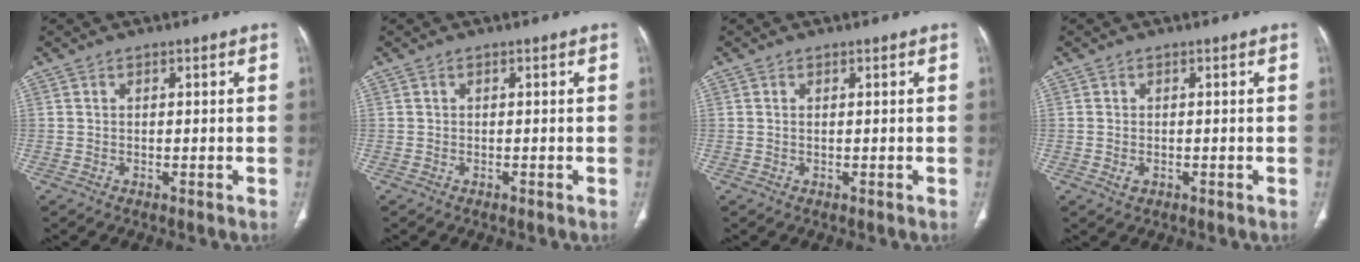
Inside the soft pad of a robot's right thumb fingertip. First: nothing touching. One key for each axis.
{"total": 0.0}
{"total": 0.0}
{"total": 1.5, "fx": -0.4, "fy": 1.1, "fz": 0.9, "tx": -0.020, "ty": 0.002, "tz": -0.004}